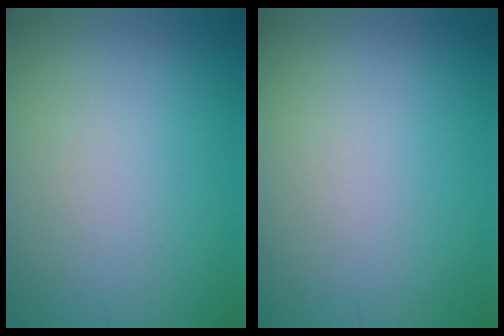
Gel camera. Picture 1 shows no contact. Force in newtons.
{"total": 0.0}